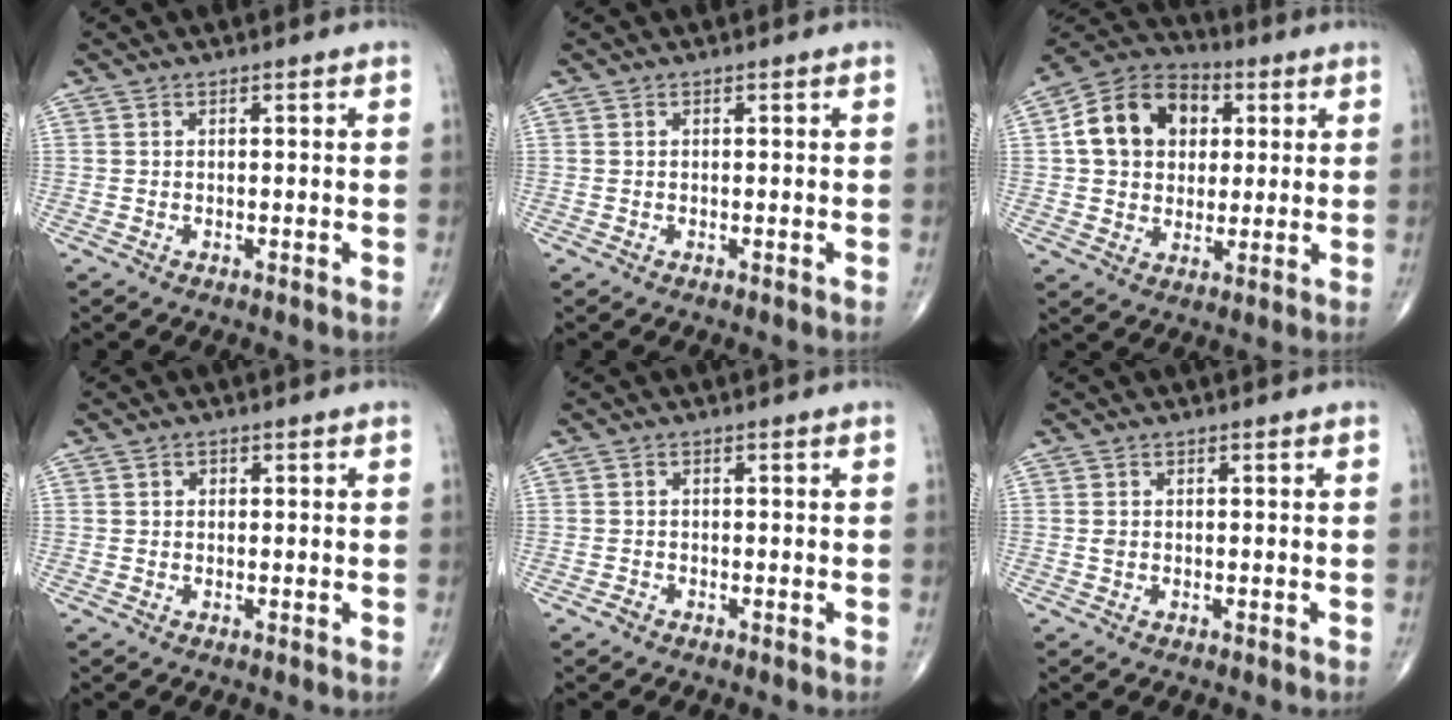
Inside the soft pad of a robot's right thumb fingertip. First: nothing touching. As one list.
[{"total": 0.0}, {"total": 14.9, "force": [3.1, 11.6, 8.8], "torque": [-0.124, 0.010, 0.044]}, {"total": 0.9, "force": [0.2, 0.8, 0.3], "torque": [0.000, 0.002, 0.001]}, {"total": 0.9, "force": [-0.7, 0.6, 0.2], "torque": [-0.005, 0.001, -0.017]}, {"total": 0.8, "force": [0.0, 0.6, 0.5], "torque": [-0.010, 0.000, 0.001]}]